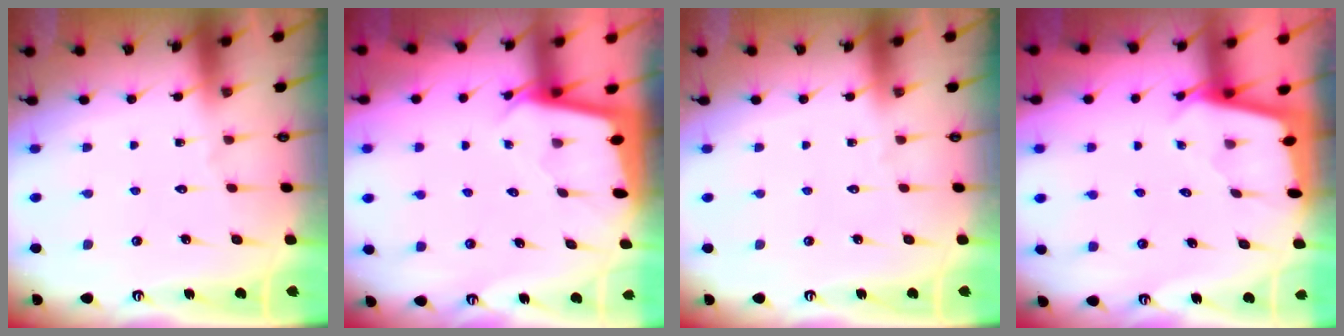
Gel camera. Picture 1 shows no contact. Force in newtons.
{"total": 1.9, "press": 1.9, "slide": 0.1}
{"total": 0.0}
{"total": 1.9, "press": 1.9, "slide": 0.1}